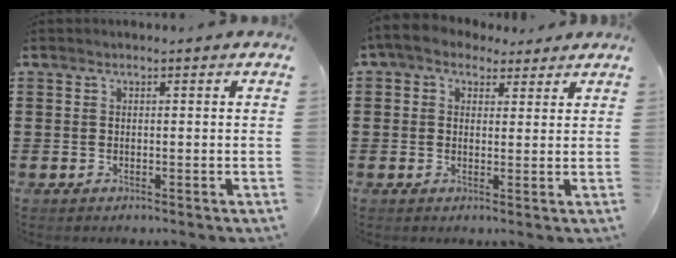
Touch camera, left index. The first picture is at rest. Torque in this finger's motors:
{"motor_torque": [1.19, -0.95, 0.20, -0.03]}